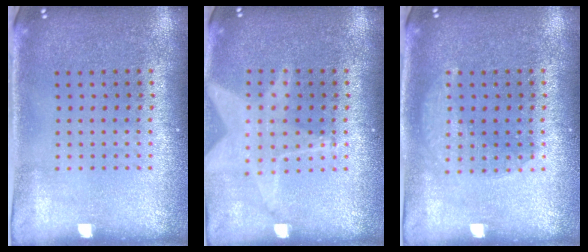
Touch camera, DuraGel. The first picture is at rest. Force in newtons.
{"total": 1.3, "press": 1.3, "slide": 0.1}
{"total": 1.7, "press": 1.7, "slide": 0.4}